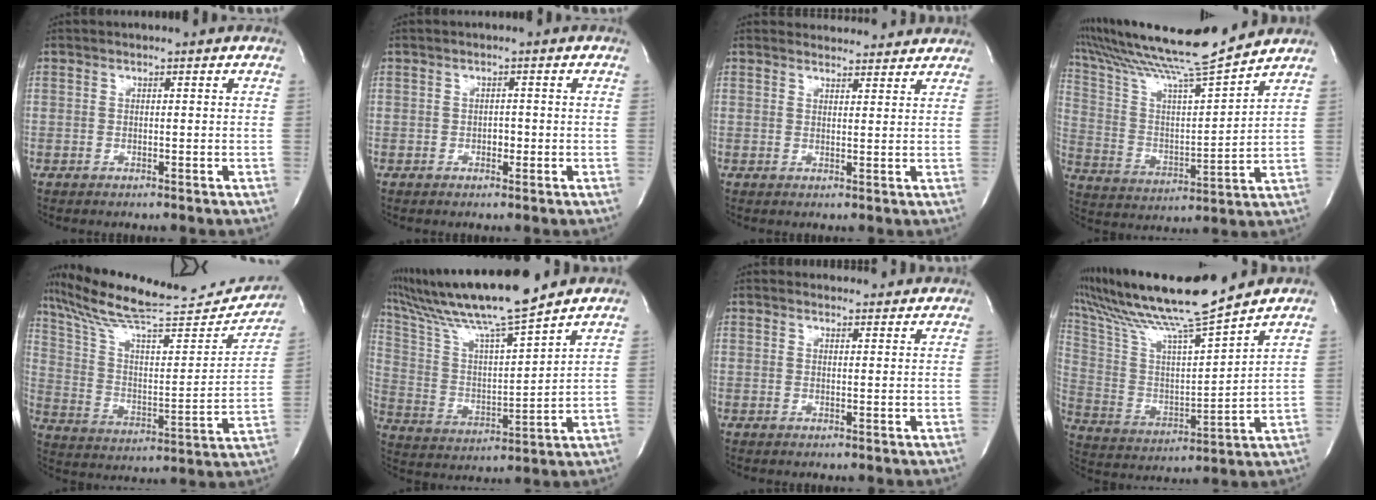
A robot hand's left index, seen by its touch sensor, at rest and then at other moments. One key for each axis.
{"total": 1.2, "fx": -0.4, "fy": 0.8, "fz": 0.8, "tx": -0.012, "ty": 0.003, "tz": -0.006}
{"total": 7.4, "fx": 7.2, "fy": 1.7, "fz": 0.8, "tx": -0.003, "ty": 0.012, "tz": 0.074}
{"total": 17.7, "fx": 16.2, "fy": -1.3, "fz": 6.9, "tx": -0.138, "ty": -0.024, "tz": 0.276}
{"total": 26.2, "fx": 24.1, "fy": 3.4, "fz": 9.9, "tx": -0.168, "ty": -0.037, "tz": 0.348}
{"total": 18.4, "fx": 15.7, "fy": -0.2, "fz": 9.7, "tx": -0.184, "ty": 0.009, "tz": 0.278}
{"total": 4.3, "fx": 4.1, "fy": 1.2, "fz": 0.4, "tx": -0.009, "ty": 0.011, "tz": 0.045}
{"total": 18.4, "fx": 16.1, "fy": -1.0, "fz": 8.8, "tx": -0.181, "ty": -0.009, "tz": 0.287}